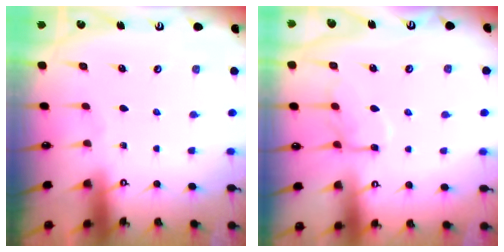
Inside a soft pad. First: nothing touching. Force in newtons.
{"total": 11.6, "press": 11.5, "slide": 0.8}